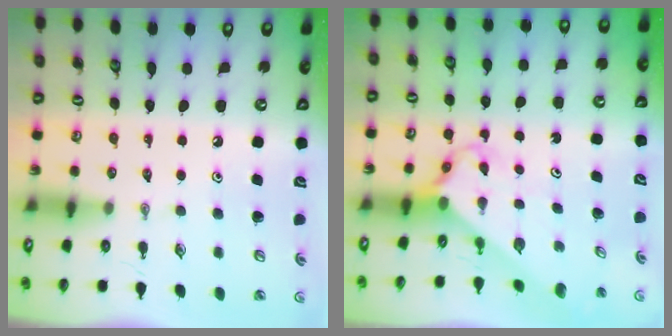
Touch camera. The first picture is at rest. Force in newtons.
{"total": 2.9, "press": 2.9, "slide": 0.3}